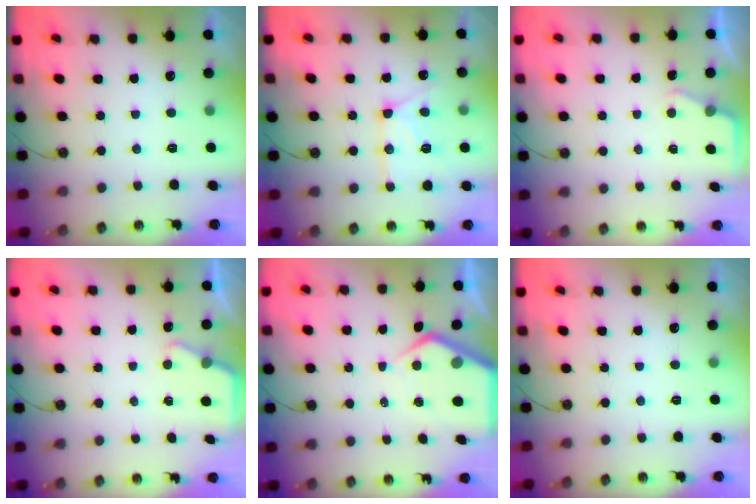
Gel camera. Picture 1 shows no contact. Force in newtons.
{"total": 14.9, "press": 14.8, "slide": 1.2}
{"total": 3.0, "press": 2.9, "slide": 0.5}
{"total": 2.7, "press": 2.7, "slide": 0.2}
{"total": 7.1, "press": 7.1, "slide": 0.7}
{"total": 0.0}